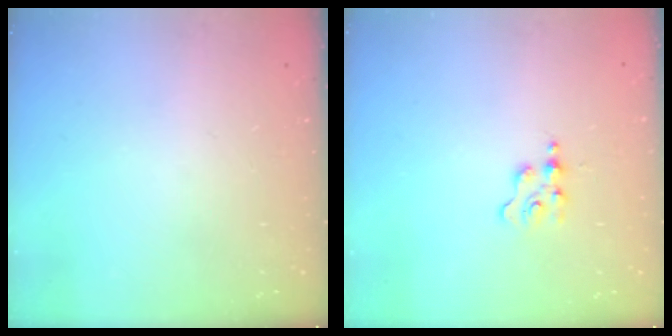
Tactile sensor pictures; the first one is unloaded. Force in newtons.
{"total": 1.9, "press": 1.9, "slide": 0.2}